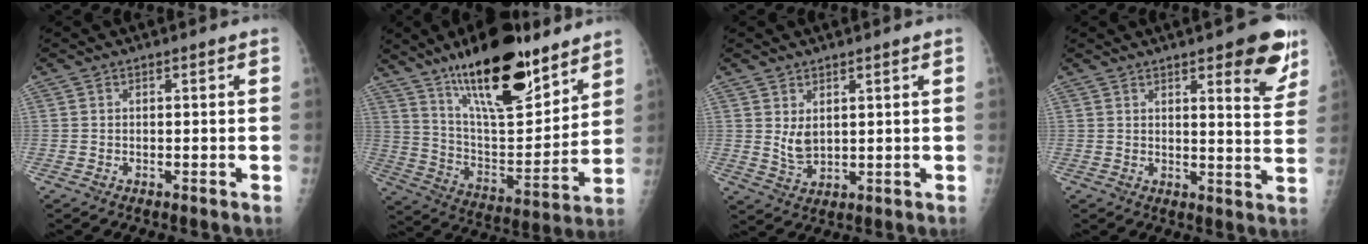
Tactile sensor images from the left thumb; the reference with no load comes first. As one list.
[{"total": 24.5, "force": [16.4, 8.4, 16.2], "torque": [-0.225, -0.076, 0.278]}, {"total": 4.0, "force": [1.6, 2.4, 2.8], "torque": [-0.044, -0.020, 0.040]}, {"total": 11.2, "force": [6.5, 3.1, 8.6], "torque": [-0.072, -0.033, 0.077]}]